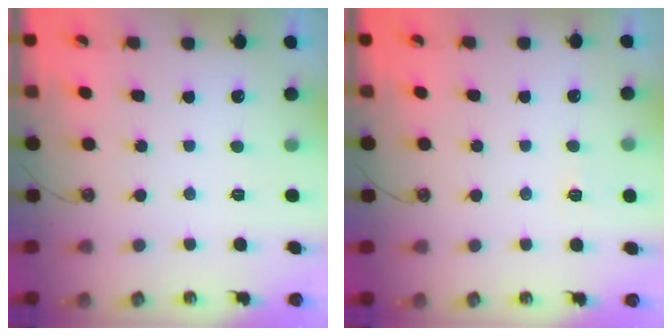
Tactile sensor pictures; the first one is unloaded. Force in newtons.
{"total": 2.3, "press": 2.3, "slide": 0.3}